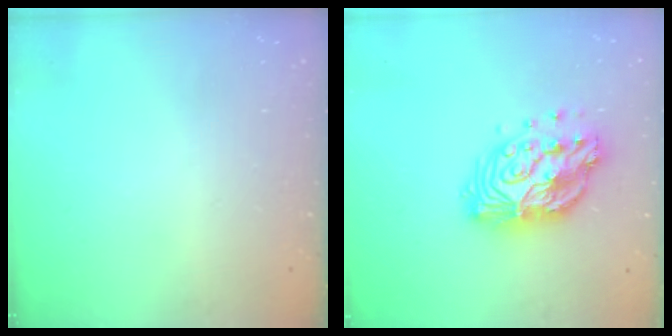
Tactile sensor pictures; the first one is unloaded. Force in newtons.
{"total": 15.1, "press": 15.0, "slide": 1.2}